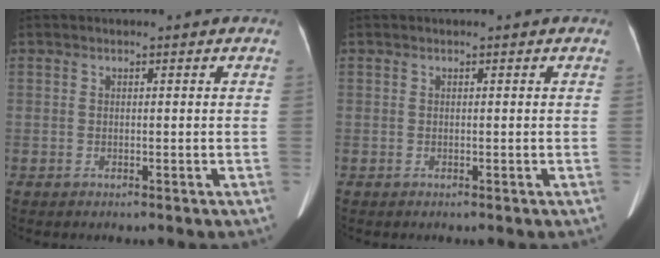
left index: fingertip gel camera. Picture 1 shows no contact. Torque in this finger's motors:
{"motor_torque": [-0.16, 0.13, -0.06, -0.01]}